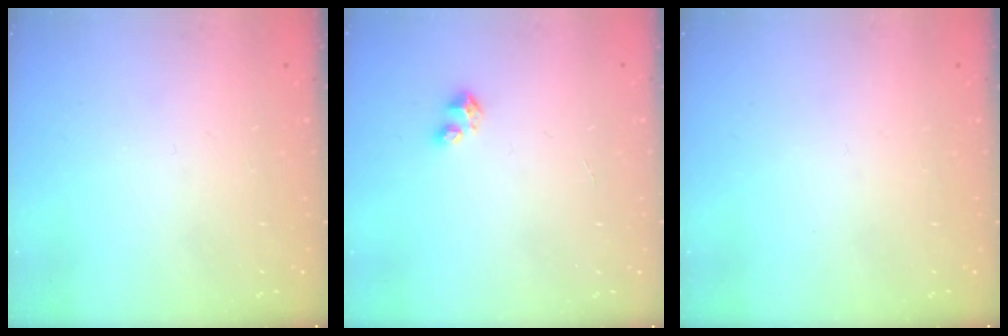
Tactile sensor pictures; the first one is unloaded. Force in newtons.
{"total": 3.0, "press": 2.9, "slide": 0.2}
{"total": 0.0}